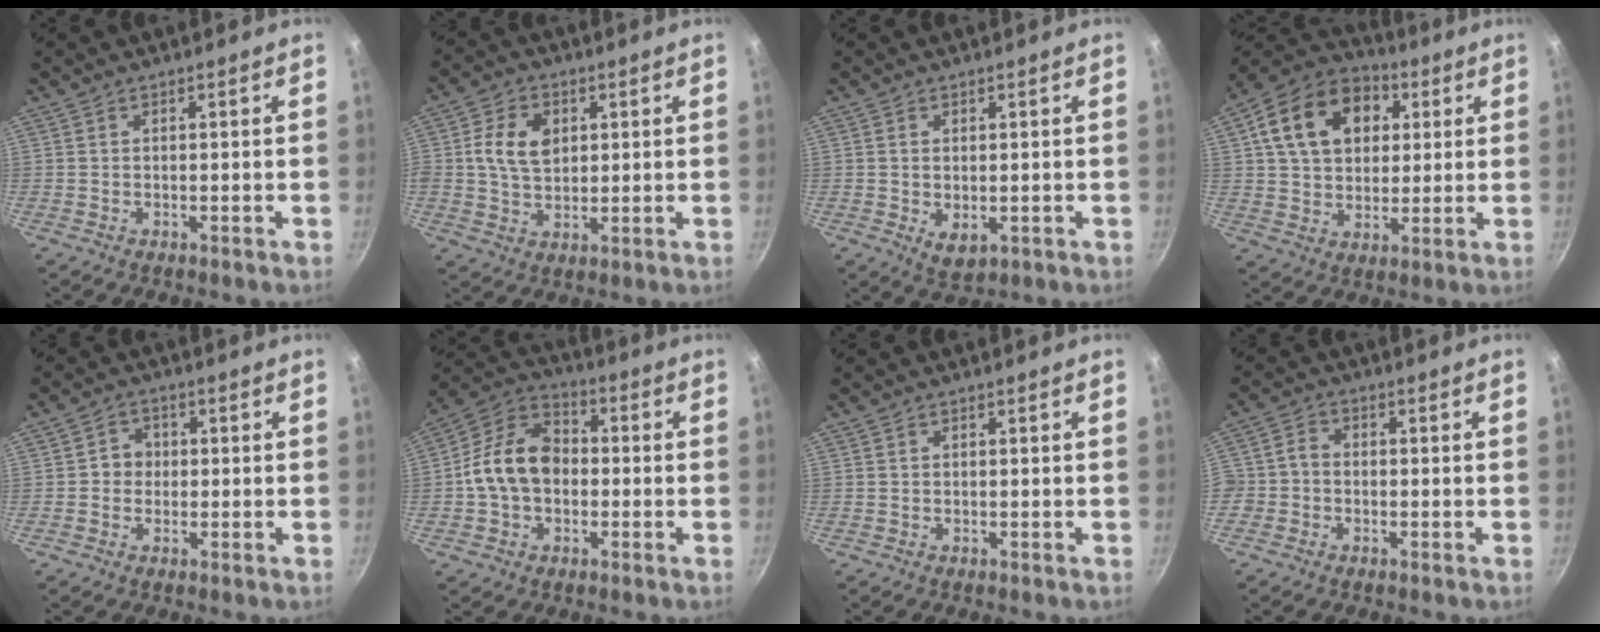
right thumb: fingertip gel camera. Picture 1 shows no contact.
{"total": 8.5, "force": [1.7, 6.0, 5.8], "torque": [-0.093, 0.001, 0.029]}
{"total": 4.0, "force": [-0.3, 2.5, 3.1], "torque": [-0.049, -0.014, 0.000]}
{"total": 18.4, "force": [5.4, 13.3, 11.5], "torque": [-0.172, 0.017, 0.082]}
{"total": 3.5, "force": [-0.2, 3.3, 1.3], "torque": [0.004, 0.008, -0.009]}
{"total": 13.2, "force": [-0.9, 9.6, 8.9], "torque": [-0.128, 0.037, -0.037]}
{"total": 0.0}
{"total": 3.1, "force": [-1.4, 2.5, 1.2], "torque": [-0.014, 0.015, -0.036]}